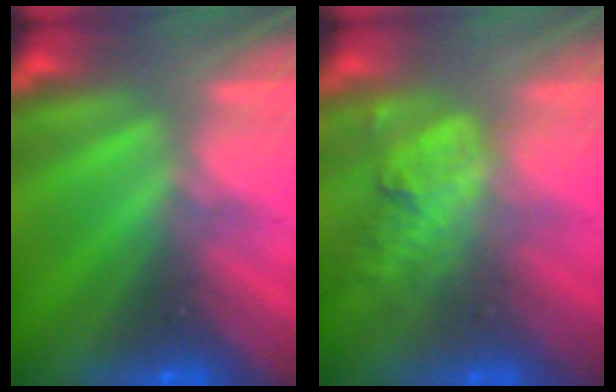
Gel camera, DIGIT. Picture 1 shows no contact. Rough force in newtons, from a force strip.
{"total": 2.2}